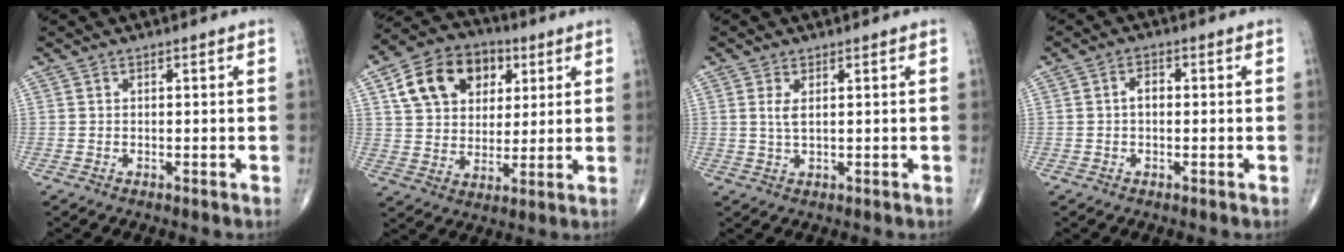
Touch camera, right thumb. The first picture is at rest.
{"total": 15.4, "force": [5.7, 11.3, 8.7], "torque": [-0.124, -0.001, 0.096]}
{"total": 2.4, "force": [0.7, 0.8, 2.2], "torque": [-0.046, -0.003, 0.018]}
{"total": 2.4, "force": [-0.1, 1.6, 1.9], "torque": [-0.023, 0.010, -0.007]}